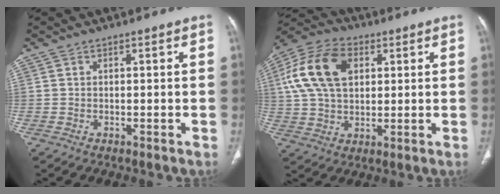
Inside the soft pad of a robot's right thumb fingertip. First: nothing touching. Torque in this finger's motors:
{"motor_torque": [-0.52, 0.96, 0.83, -0.34, 0.43]}